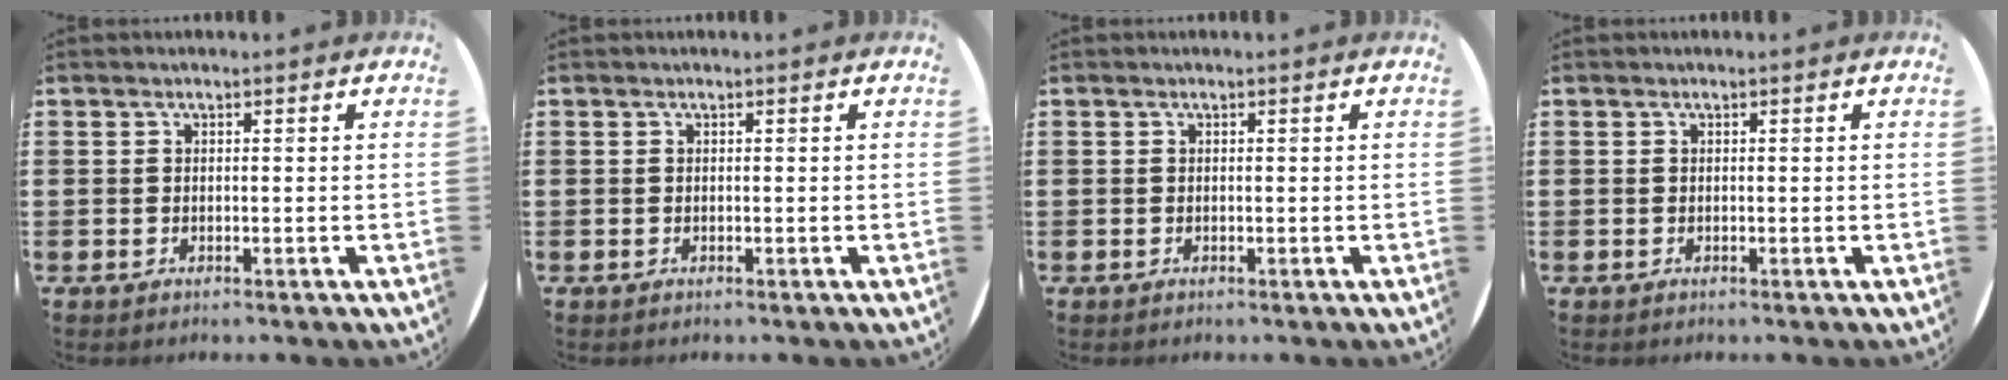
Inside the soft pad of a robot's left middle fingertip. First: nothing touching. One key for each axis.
{"total": 0.0}
{"total": 0.0}
{"total": 0.0}